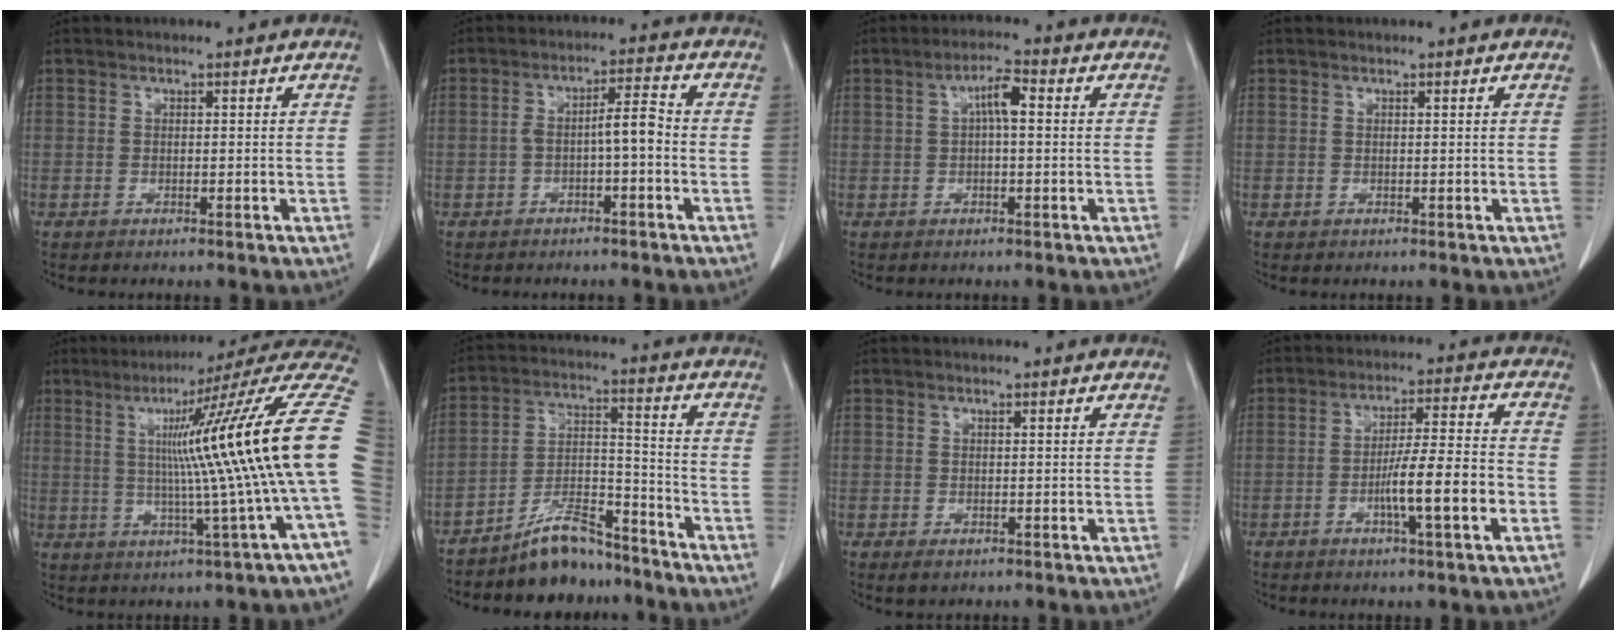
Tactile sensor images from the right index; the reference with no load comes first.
{"total": 4.6, "force": [-1.1, 0.7, 4.3], "torque": [-0.072, 0.019, -0.015]}
{"total": 3.9, "force": [0.6, 0.8, 3.8], "torque": [-0.067, 0.011, 0.007]}
{"total": 0.0}
{"total": 21.4, "force": [2.0, -2.6, 21.1], "torque": [-0.226, 0.028, 0.018]}
{"total": 9.3, "force": [-8.1, 2.1, 4.0], "torque": [-0.080, 0.011, -0.146]}
{"total": 1.1, "force": [-0.2, 0.7, 0.8], "torque": [-0.009, -0.001, 0.001]}
{"total": 9.9, "force": [-3.3, 0.2, 9.4], "torque": [-0.155, 0.004, -0.053]}